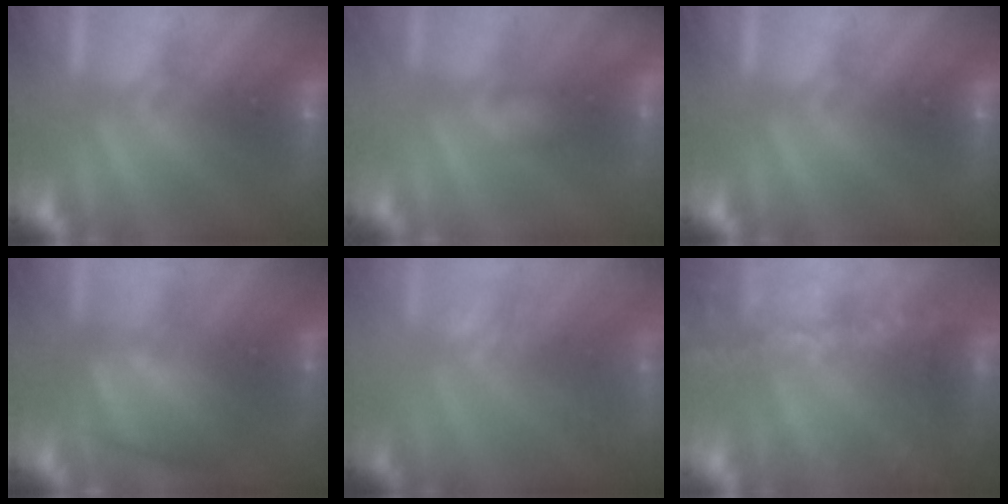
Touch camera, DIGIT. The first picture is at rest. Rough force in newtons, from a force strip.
{"total": 3.4}
{"total": 0.0}
{"total": 2.9}
{"total": 3.4}
{"total": 8.3}